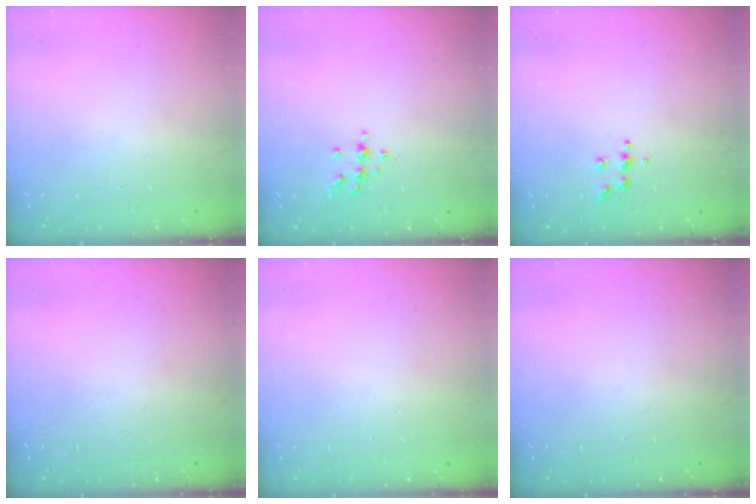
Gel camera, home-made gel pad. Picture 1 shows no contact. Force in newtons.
{"total": 7.1, "press": 7.0, "slide": 1.3}
{"total": 4.9, "press": 4.9, "slide": 0.5}
{"total": 0.0}
{"total": 0.0}
{"total": 0.0}